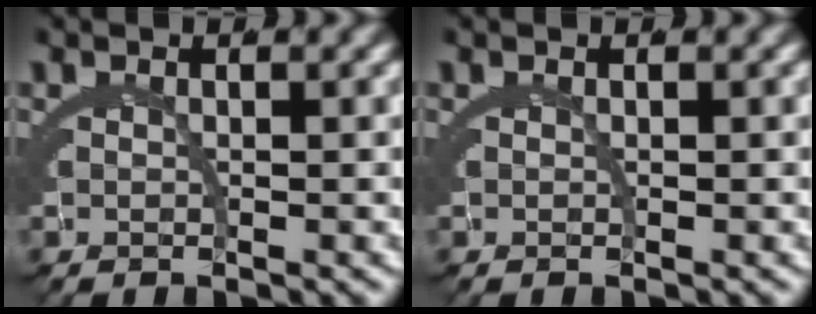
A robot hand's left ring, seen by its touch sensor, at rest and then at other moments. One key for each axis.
{"total": 0.0}